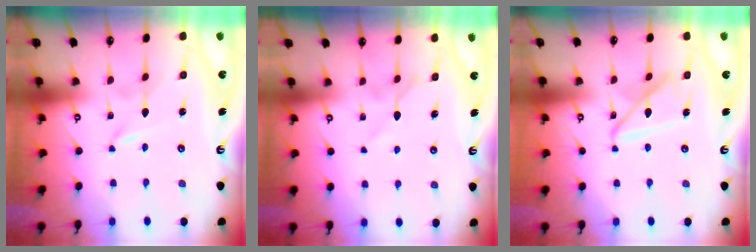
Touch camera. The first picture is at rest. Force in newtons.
{"total": 6.6, "press": 6.5, "slide": 0.9}
{"total": 11.2, "press": 11.1, "slide": 1.0}